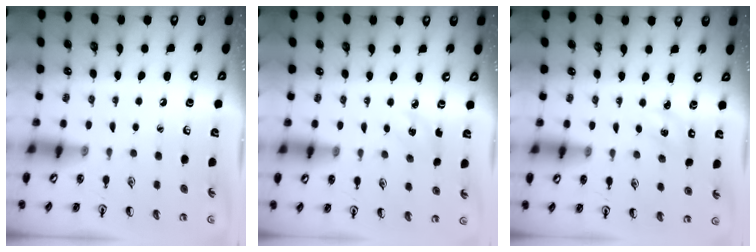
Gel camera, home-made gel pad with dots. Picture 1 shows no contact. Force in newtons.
{"total": 3.5, "press": 3.3, "slide": 1.2}
{"total": 1.4, "press": 1.3, "slide": 0.5}